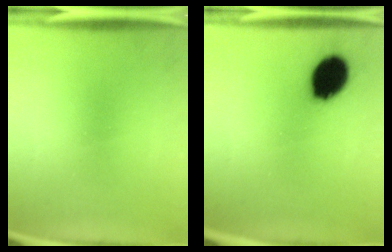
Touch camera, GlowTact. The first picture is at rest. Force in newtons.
{"total": 12.2}